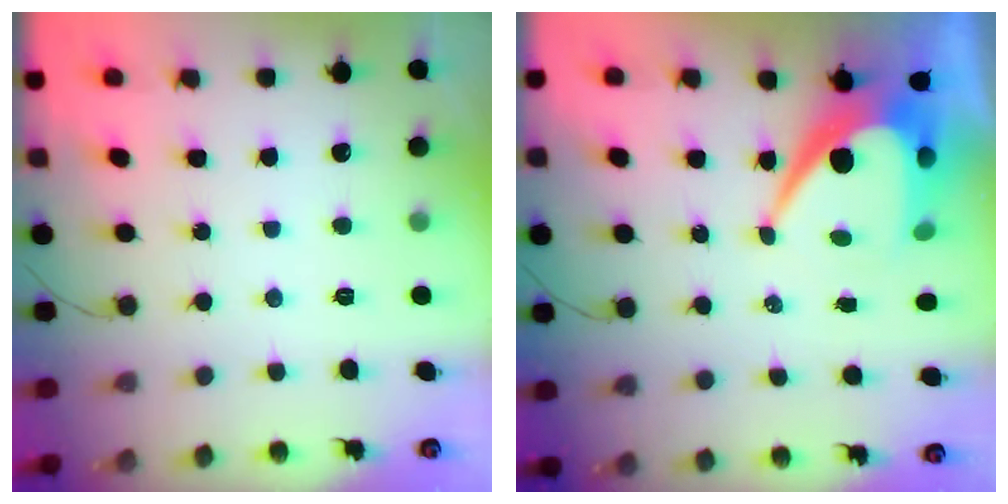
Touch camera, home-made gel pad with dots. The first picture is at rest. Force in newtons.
{"total": 11.8, "press": 11.8, "slide": 0.9}